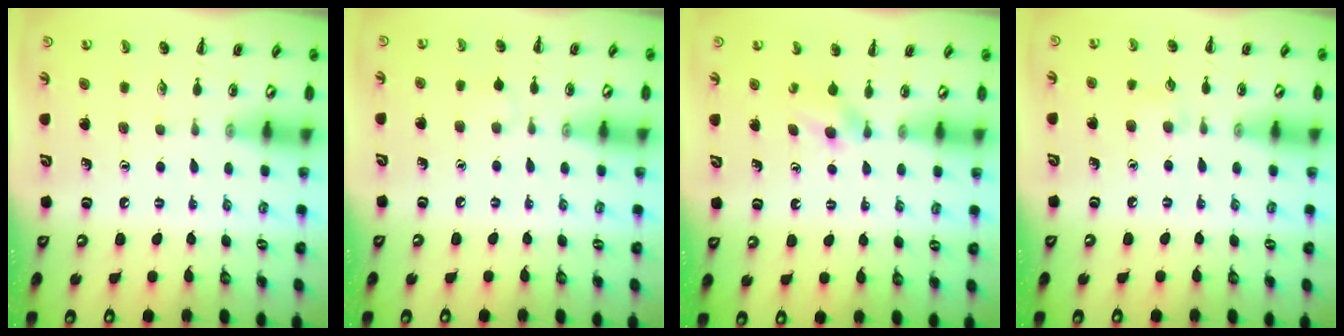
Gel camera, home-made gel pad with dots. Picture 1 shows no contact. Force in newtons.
{"total": 2.6, "press": 2.4, "slide": 1.1}
{"total": 2.7, "press": 2.5, "slide": 1.0}
{"total": 3.9, "press": 3.6, "slide": 1.5}